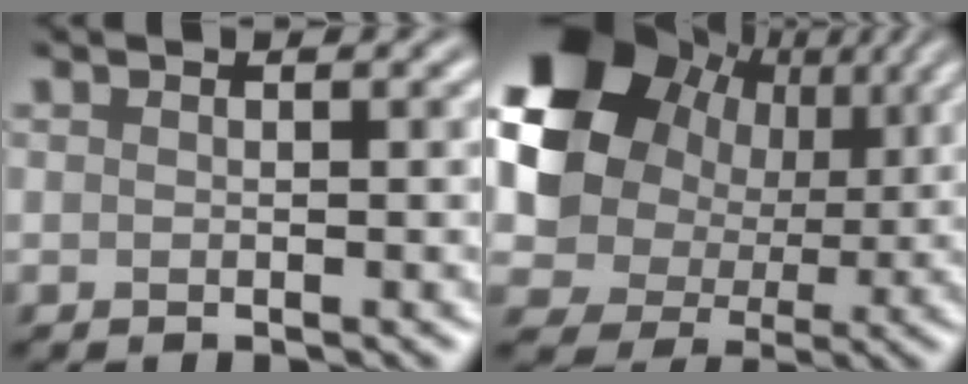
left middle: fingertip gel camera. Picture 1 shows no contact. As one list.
[{"total": 14.0, "force": [4.1, 11.6, 6.7], "torque": [-0.161, 0.017, 0.082]}]